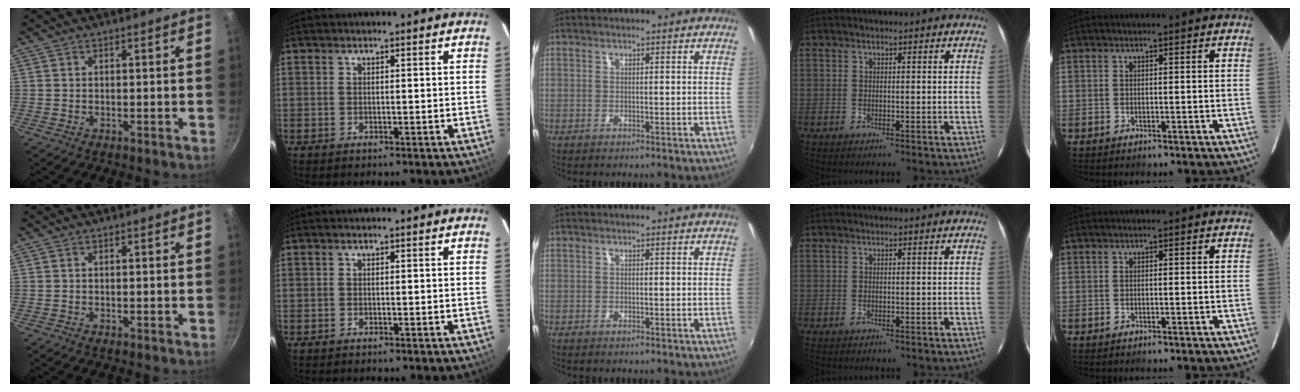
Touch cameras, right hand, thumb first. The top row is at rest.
{}